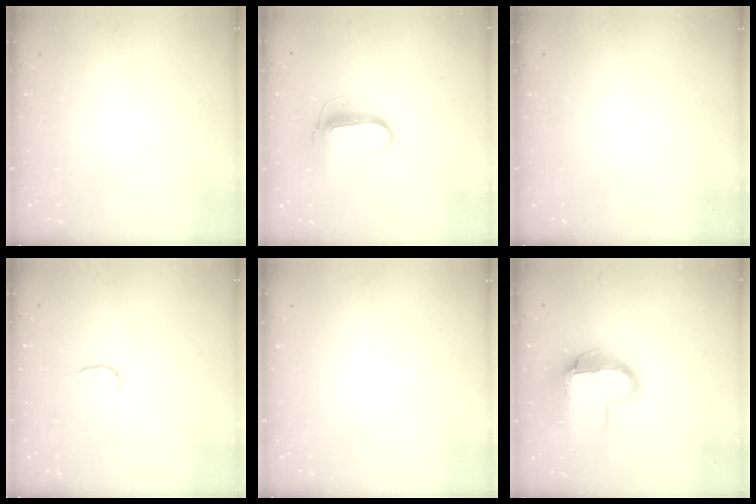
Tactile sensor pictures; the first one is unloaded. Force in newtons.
{"total": 9.9, "press": 9.8, "slide": 0.5}
{"total": 0.0}
{"total": 3.6, "press": 3.6, "slide": 0.4}
{"total": 0.0}
{"total": 14.2, "press": 14.2, "slide": 1.1}